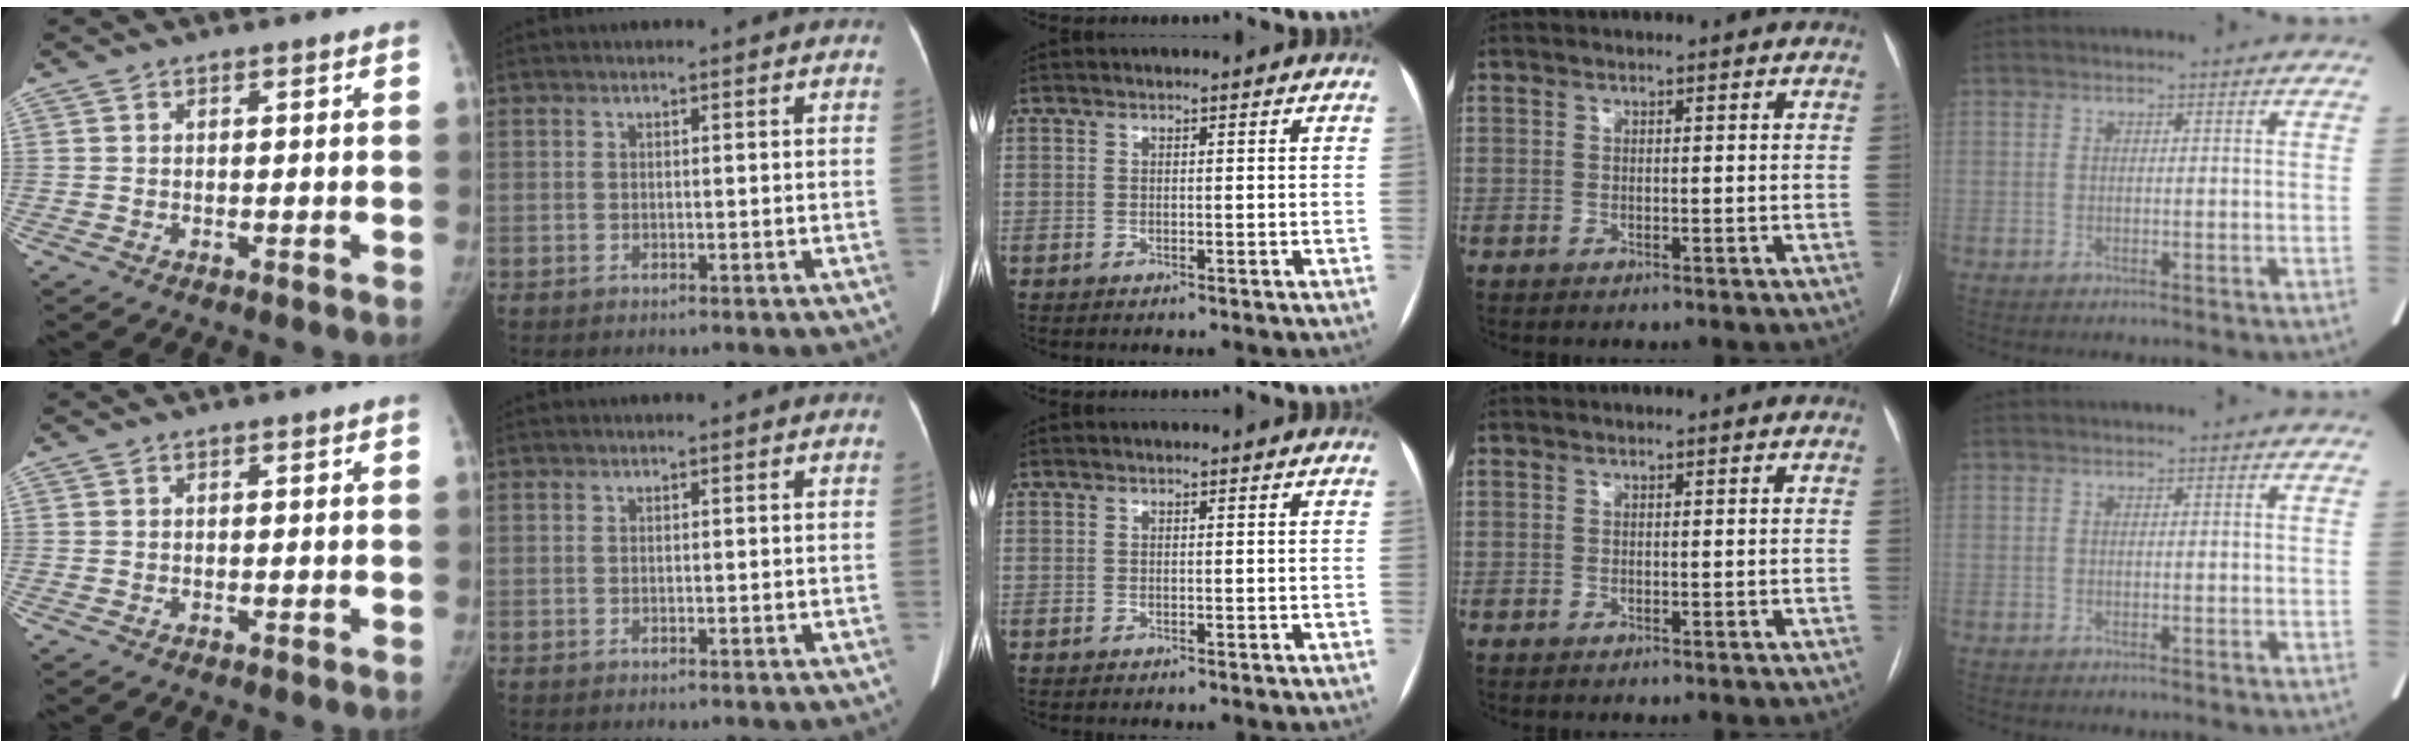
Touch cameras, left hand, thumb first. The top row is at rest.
{}